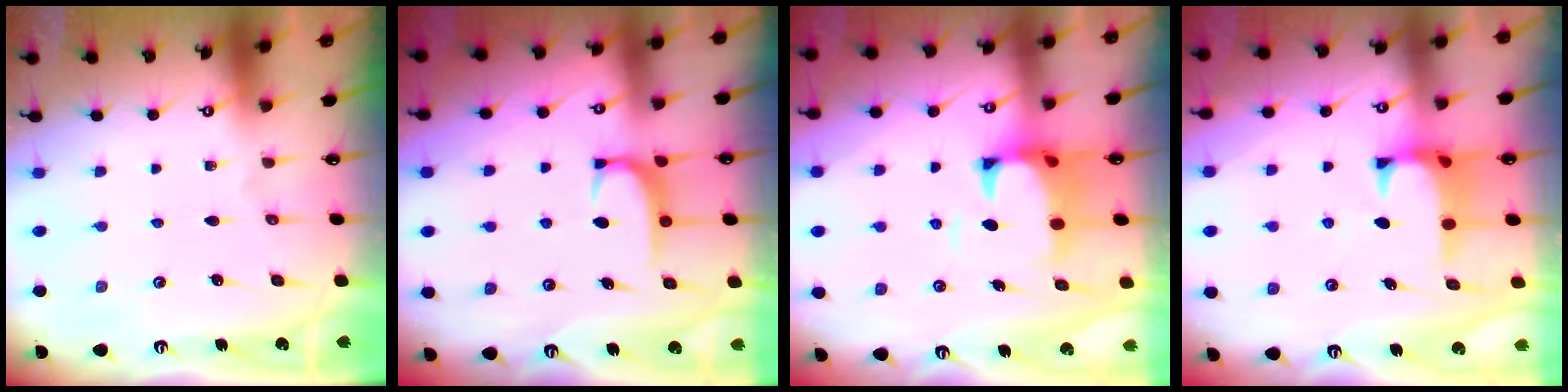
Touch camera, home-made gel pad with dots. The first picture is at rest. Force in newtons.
{"total": 2.1, "press": 2.1, "slide": 0.1}
{"total": 2.8, "press": 2.5, "slide": 1.1}
{"total": 1.0, "press": 0.7, "slide": 0.8}